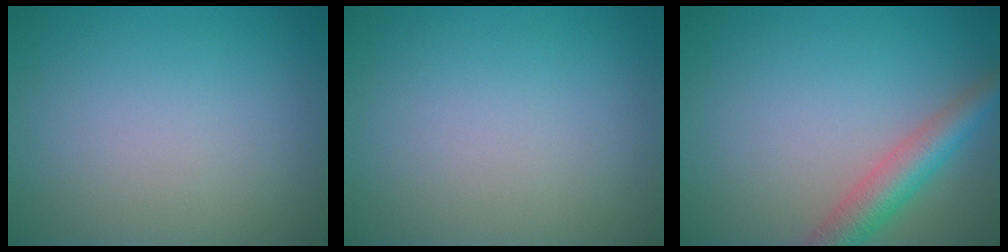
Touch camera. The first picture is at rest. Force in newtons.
{"total": 0.0}
{"total": 4.2, "press": 4.2, "slide": 0.1}